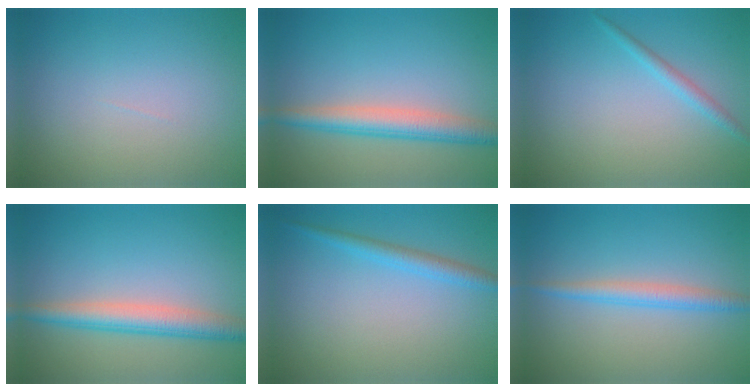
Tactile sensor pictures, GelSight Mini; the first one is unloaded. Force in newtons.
{"total": 4.1, "press": 4.1, "slide": 0.1}
{"total": 1.4, "press": 1.4, "slide": 0.0}
{"total": 4.1, "press": 4.1, "slide": 0.1}
{"total": 2.1, "press": 2.1, "slide": 0.1}
{"total": 2.5, "press": 2.5, "slide": 0.0}